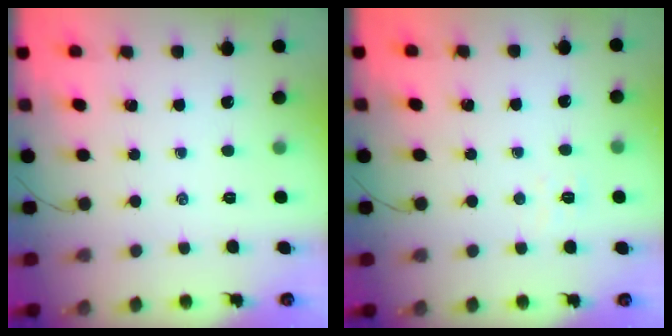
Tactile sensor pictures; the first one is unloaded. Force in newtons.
{"total": 2.4, "press": 2.3, "slide": 0.8}